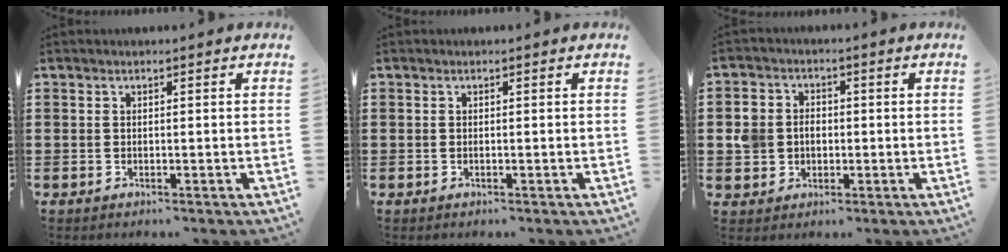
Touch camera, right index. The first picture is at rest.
{"total": 0.0}
{"total": 4.3, "force": [-0.4, 4.0, 1.6], "torque": [-0.058, 0.009, -0.014]}